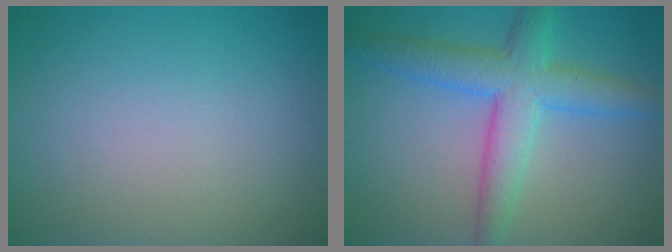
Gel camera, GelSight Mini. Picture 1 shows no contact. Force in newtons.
{"total": 5.9, "press": 5.9, "slide": 0.1}